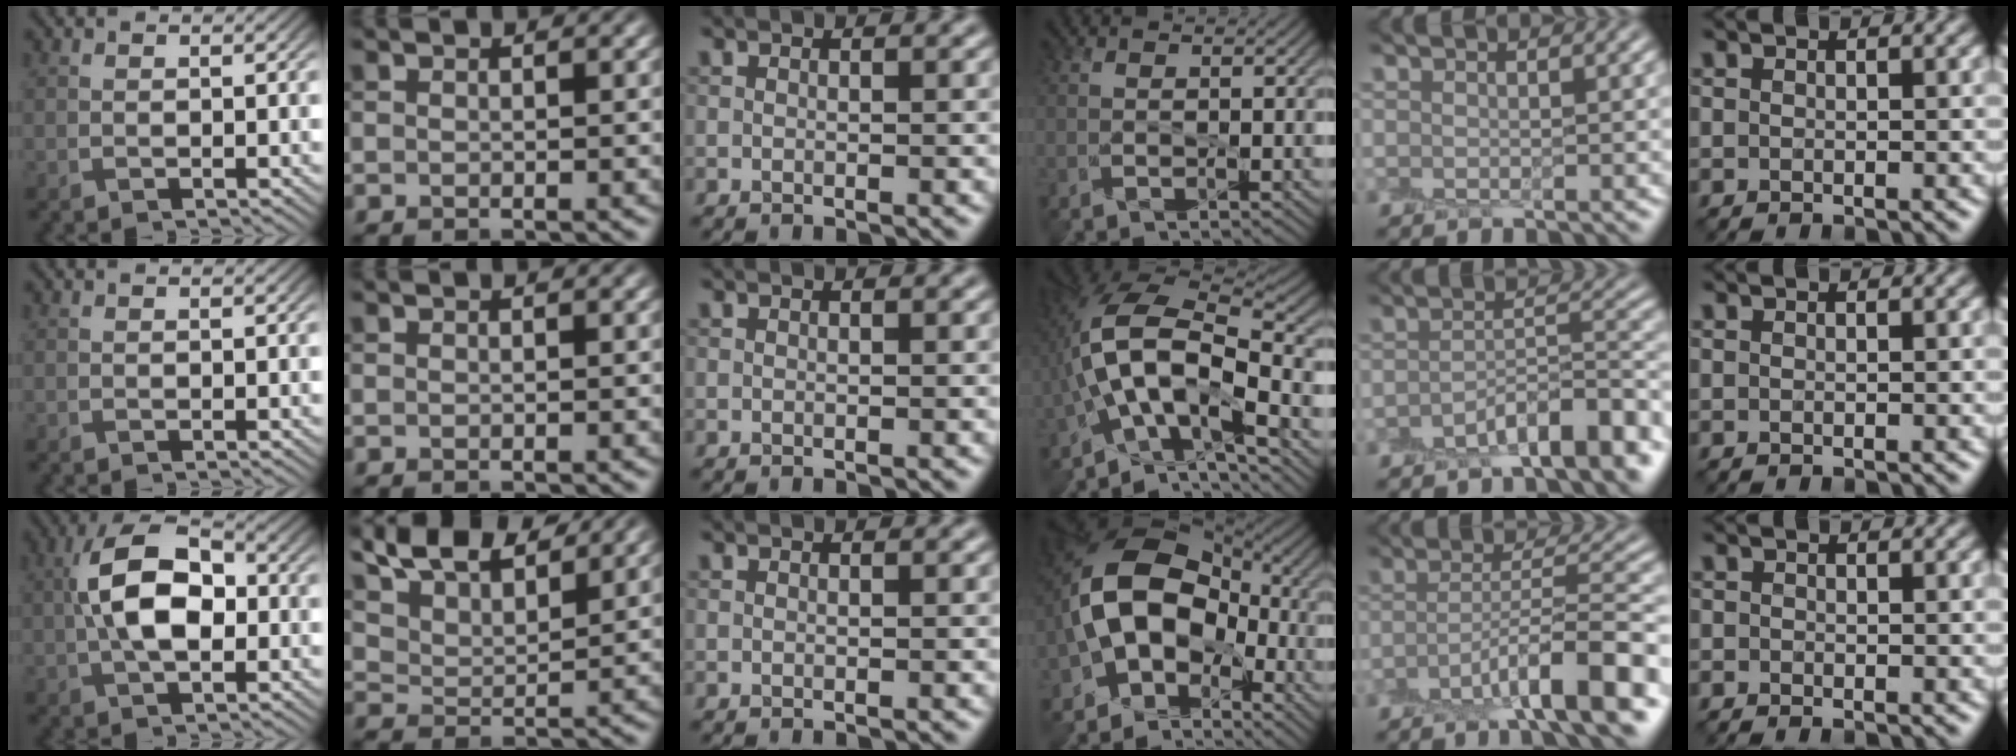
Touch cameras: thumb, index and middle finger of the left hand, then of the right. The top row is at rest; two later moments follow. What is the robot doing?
{"motion": "peel", "object": "plastic screen protector"}